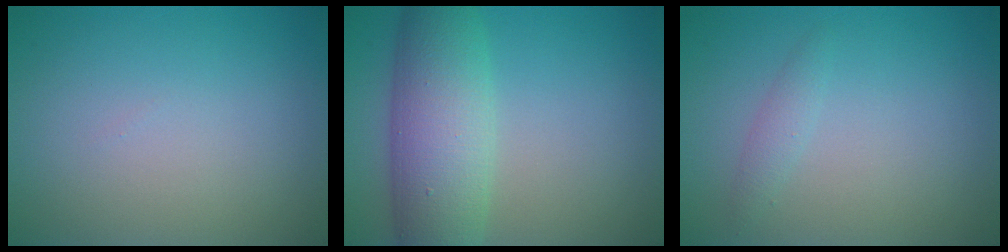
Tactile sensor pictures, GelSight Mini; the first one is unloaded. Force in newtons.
{"total": 7.6, "press": 7.6, "slide": 0.2}
{"total": 1.1, "press": 1.1, "slide": 0.0}